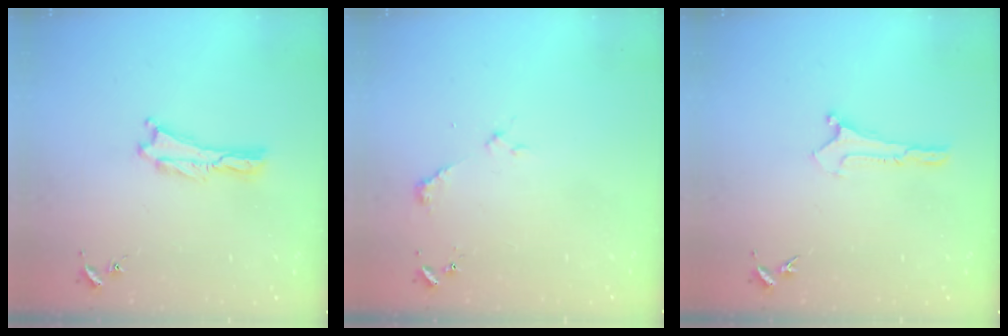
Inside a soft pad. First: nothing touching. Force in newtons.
{"total": 2.3, "press": 2.3, "slide": 0.1}
{"total": 0.0}